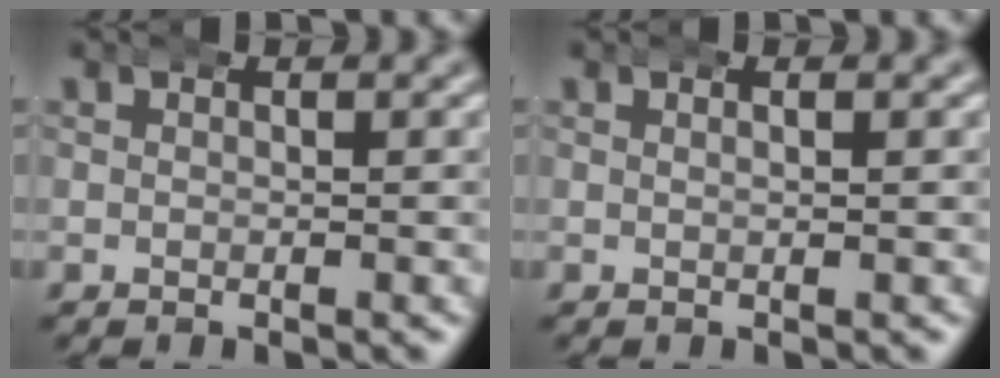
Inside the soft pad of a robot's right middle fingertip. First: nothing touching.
{"total": 1.0, "force": [0.3, 0.2, 0.9], "torque": [-0.008, 0.006, 0.002]}